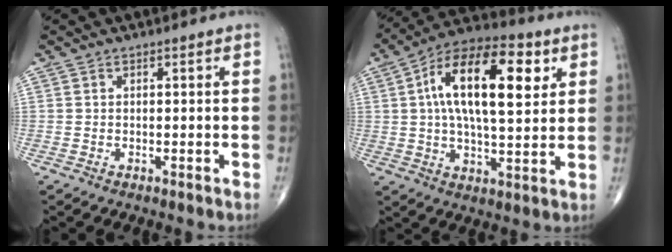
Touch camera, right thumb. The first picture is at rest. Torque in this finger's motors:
{"motor_torque": [-0.46, 1.54, 0.77, 0.26, 0.31]}